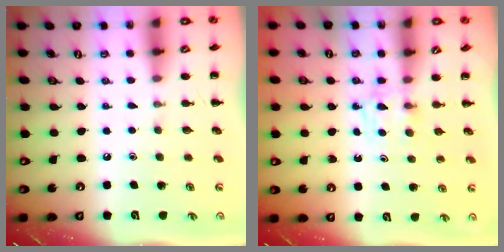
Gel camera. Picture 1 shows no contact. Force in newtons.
{"total": 3.6, "press": 3.3, "slide": 1.3}